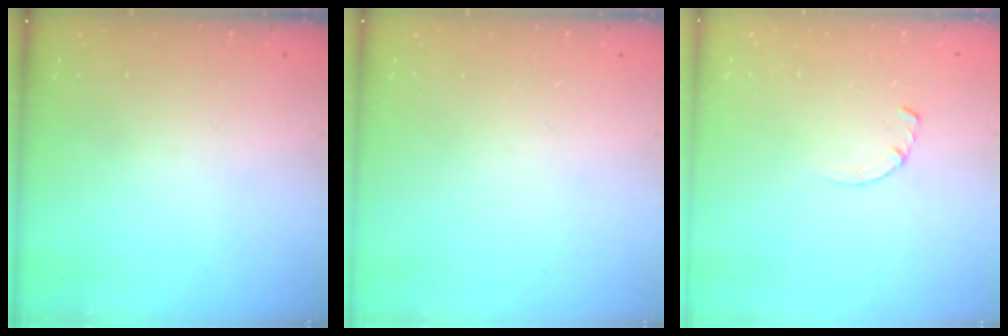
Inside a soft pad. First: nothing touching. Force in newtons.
{"total": 0.0}
{"total": 2.8, "press": 2.8, "slide": 0.4}